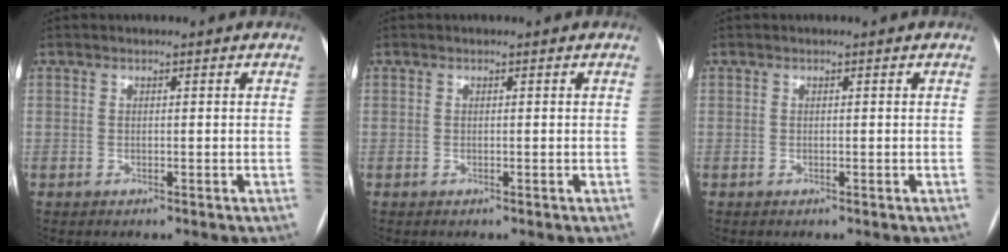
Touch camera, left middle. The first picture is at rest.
{"total": 0.0}
{"total": 0.0}